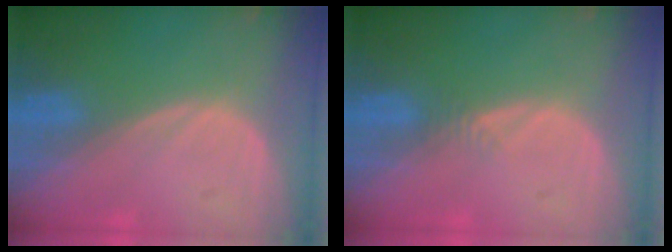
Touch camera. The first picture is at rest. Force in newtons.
{"total": 1.2, "press": 1.0, "slide": 0.6}